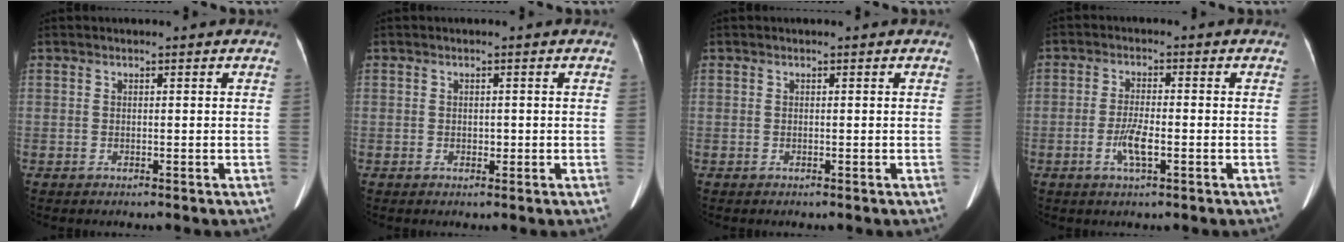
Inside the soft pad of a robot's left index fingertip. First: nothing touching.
{"total": 1.0, "force": [-0.2, 0.7, 0.7], "torque": [-0.012, 0.001, -0.002]}
{"total": 0.0}
{"total": 4.3, "force": [-1.6, 0.8, 3.9], "torque": [-0.080, -0.002, -0.030]}